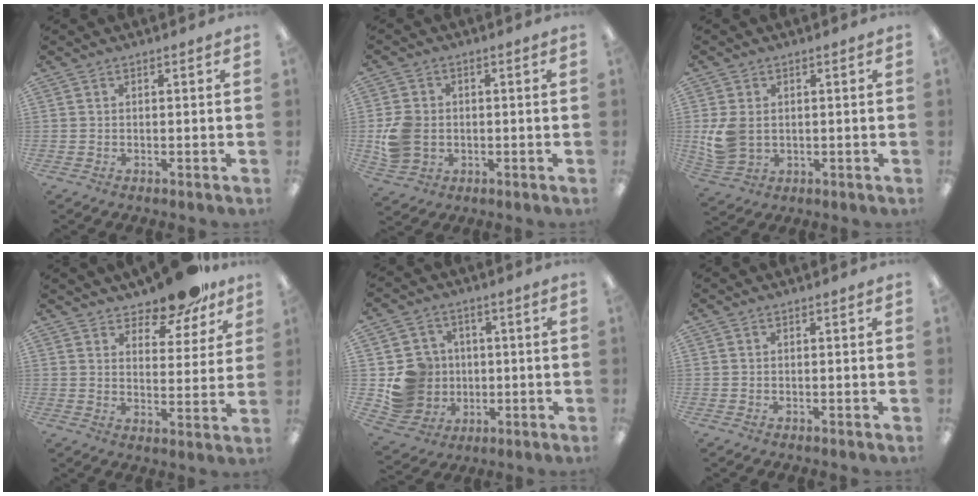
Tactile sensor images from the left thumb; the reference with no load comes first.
{"total": 8.4, "force": [-0.7, 7.1, 4.4], "torque": [-0.090, 0.017, -0.006]}
{"total": 7.1, "force": [0.6, 5.6, 4.4], "torque": [-0.091, 0.006, 0.014]}
{"total": 10.6, "force": [9.7, 2.9, 3.2], "torque": [-0.042, -0.075, 0.177]}
{"total": 10.5, "force": [-0.3, 10.2, 2.3], "torque": [-0.056, 0.013, 0.011]}
{"total": 0.0}